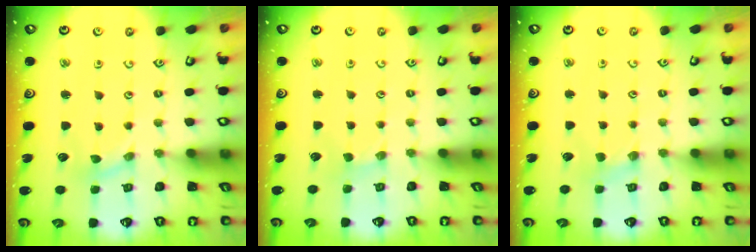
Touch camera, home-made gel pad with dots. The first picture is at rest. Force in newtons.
{"total": 0.0}
{"total": 1.5, "press": 1.4, "slide": 0.2}